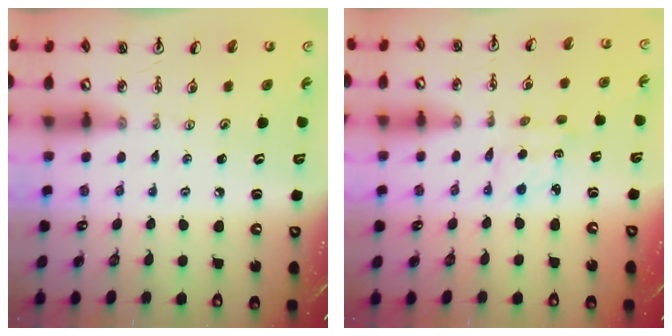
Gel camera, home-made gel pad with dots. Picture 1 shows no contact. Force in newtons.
{"total": 3.0, "press": 2.9, "slide": 0.6}